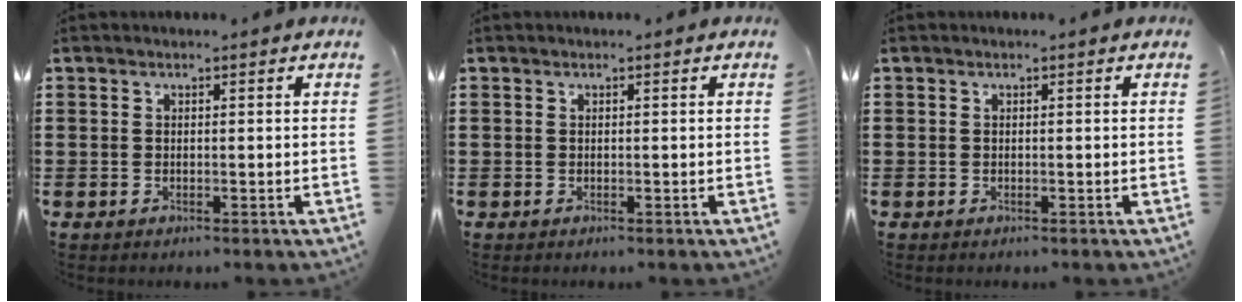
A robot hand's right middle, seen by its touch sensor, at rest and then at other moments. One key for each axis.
{"total": 0.0}
{"total": 0.0}